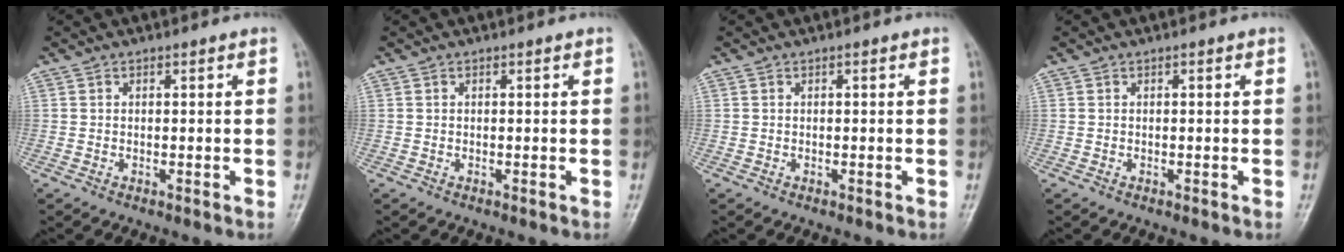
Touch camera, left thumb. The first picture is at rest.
{"total": 0.0}
{"total": 0.0}
{"total": 0.0}